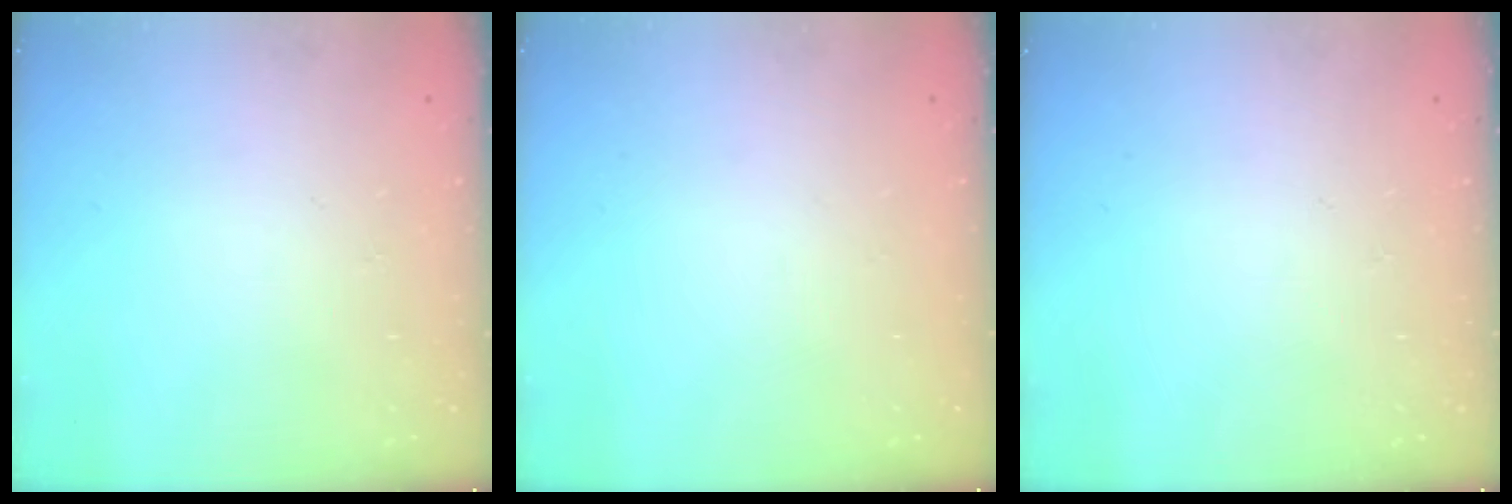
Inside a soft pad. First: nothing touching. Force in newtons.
{"total": 0.0}
{"total": 0.0}